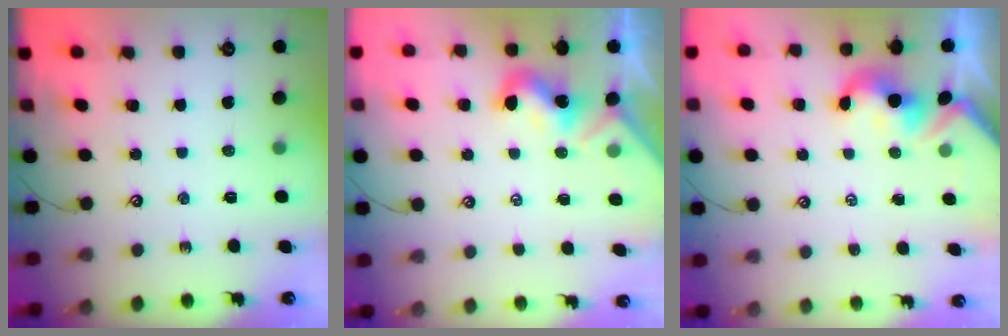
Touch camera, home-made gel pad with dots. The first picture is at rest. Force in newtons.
{"total": 1.6, "press": 1.6, "slide": 0.3}
{"total": 1.6, "press": 1.5, "slide": 0.6}